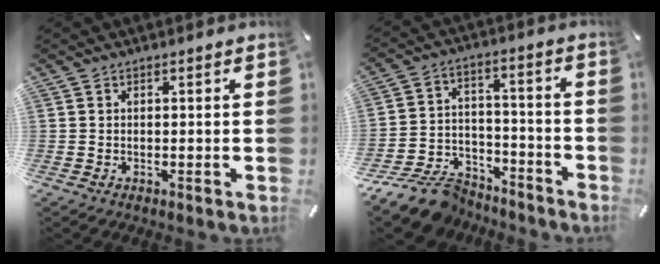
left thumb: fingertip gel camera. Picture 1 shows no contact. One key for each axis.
{"total": 12.8, "fx": -9.7, "fy": 7.0, "fz": 4.4, "tx": -0.072, "ty": 0.061, "tz": -0.173}